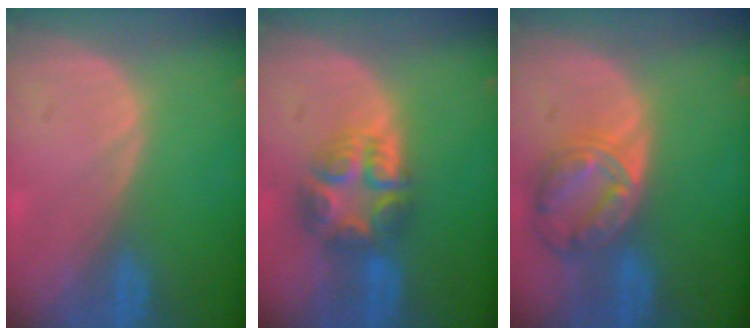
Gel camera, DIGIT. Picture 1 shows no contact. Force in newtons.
{"total": 7.6, "press": 6.7, "slide": 3.6}
{"total": 8.2, "press": 7.0, "slide": 4.3}